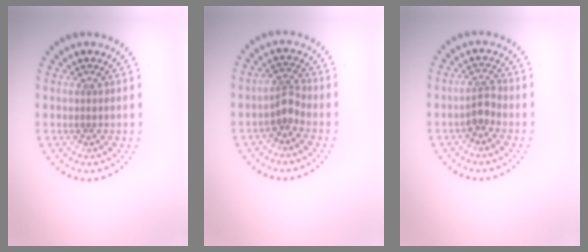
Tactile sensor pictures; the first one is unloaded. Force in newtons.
{"total": 2.0, "press": 1.4, "slide": 1.4}
{"total": 1.6, "press": 1.4, "slide": 0.8}